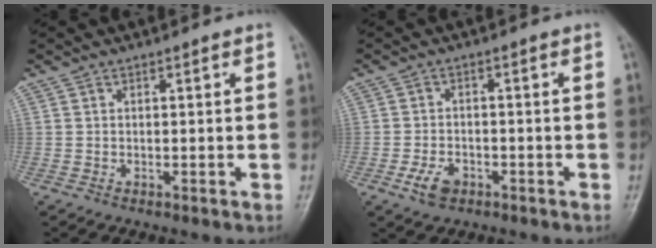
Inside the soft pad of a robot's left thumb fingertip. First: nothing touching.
{"total": 4.1, "force": [-2.0, 2.6, 2.4], "torque": [-0.043, 0.007, -0.035]}